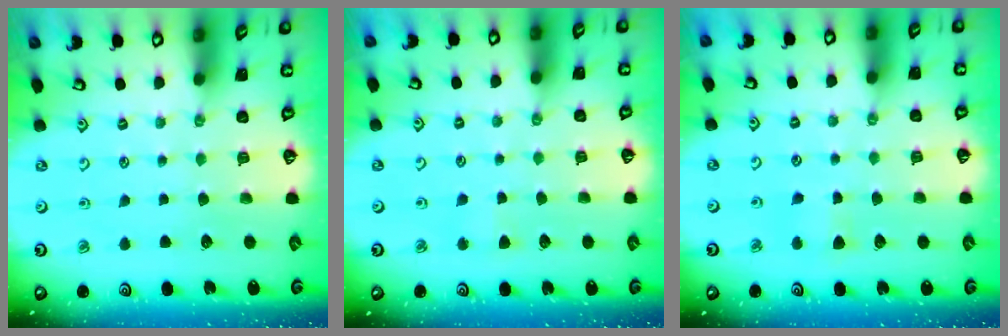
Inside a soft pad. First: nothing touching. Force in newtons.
{"total": 1.9, "press": 1.9, "slide": 0.5}
{"total": 3.5, "press": 3.4, "slide": 0.5}